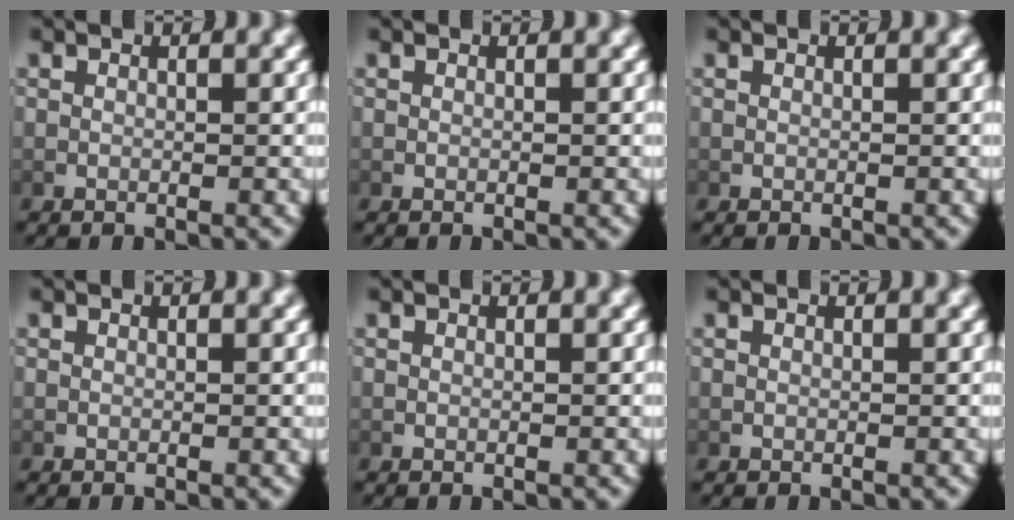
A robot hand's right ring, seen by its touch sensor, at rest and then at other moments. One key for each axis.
{"total": 0.0}
{"total": 0.0}
{"total": 0.0}
{"total": 0.0}
{"total": 0.0}